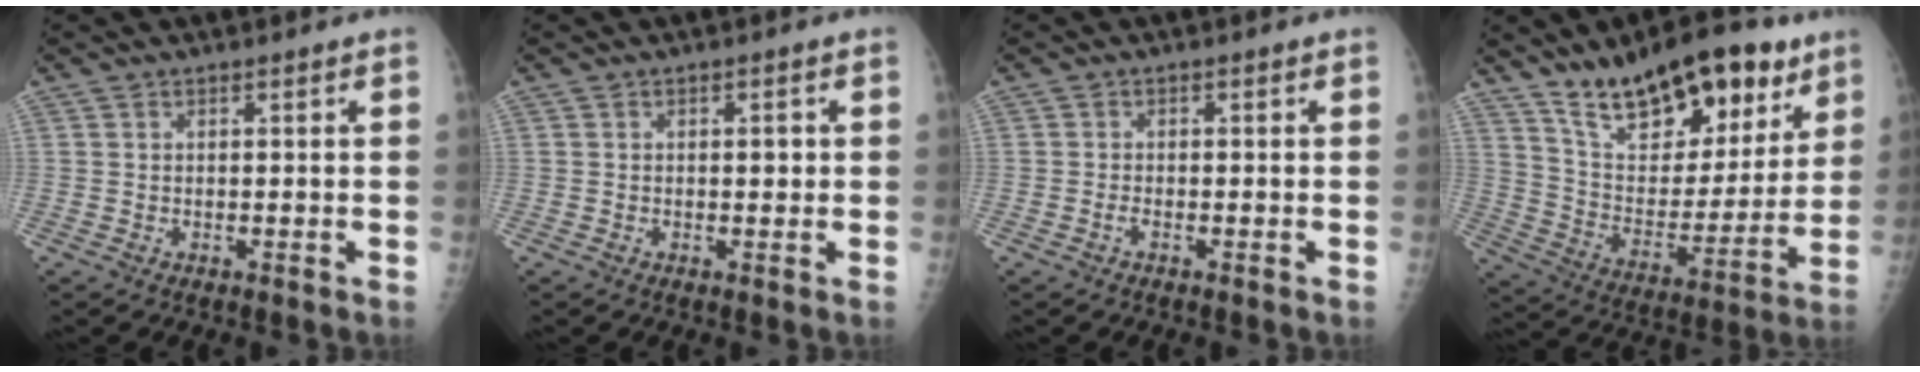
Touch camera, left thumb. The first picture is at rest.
{"total": 1.4, "force": [0.2, 0.8, 1.2], "torque": [-0.010, 0.002, 0.001]}
{"total": 0.9, "force": [-0.7, 0.2, 0.4], "torque": [-0.011, 0.001, -0.015]}
{"total": 24.1, "force": [15.5, 10.7, 15.1], "torque": [-0.192, -0.062, 0.257]}